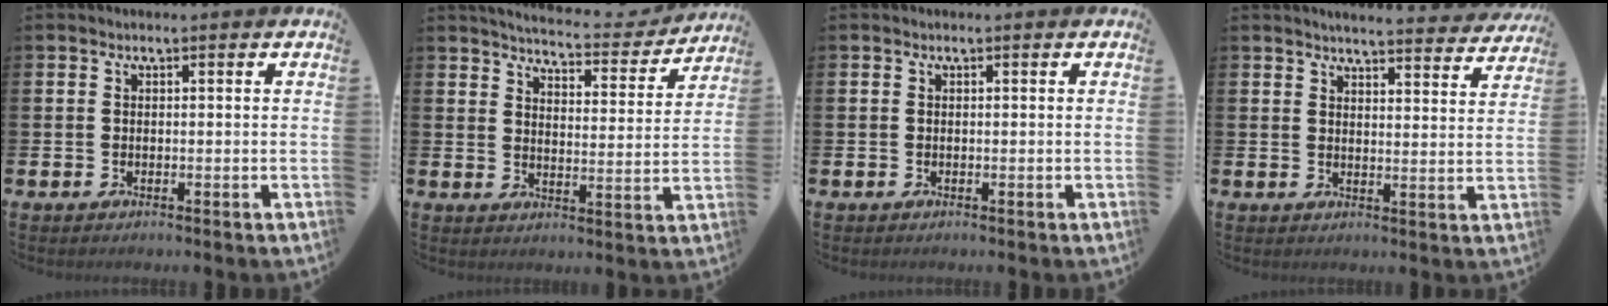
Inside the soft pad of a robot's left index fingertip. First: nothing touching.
{"total": 5.4, "force": [5.3, 0.6, 1.0], "torque": [-0.027, -0.044, 0.086]}
{"total": 0.0}
{"total": 4.6, "force": [4.5, 0.1, 0.8], "torque": [-0.017, -0.033, 0.077]}